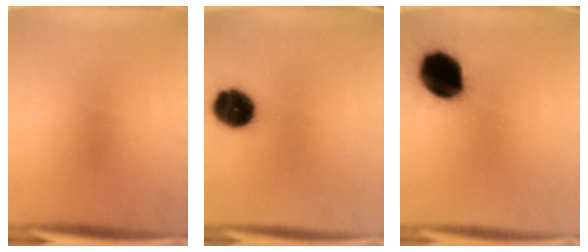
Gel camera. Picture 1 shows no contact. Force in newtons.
{"total": 12.4}
{"total": 18.2}